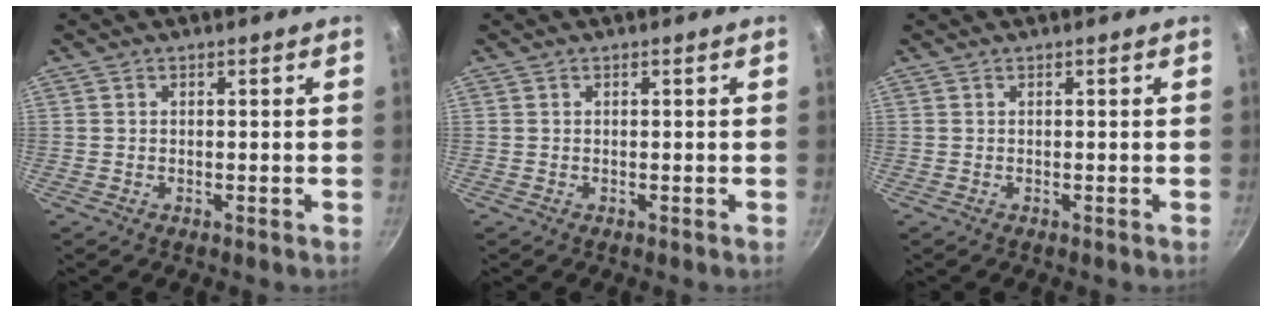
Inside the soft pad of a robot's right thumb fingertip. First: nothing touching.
{"total": 0.0}
{"total": 0.0}